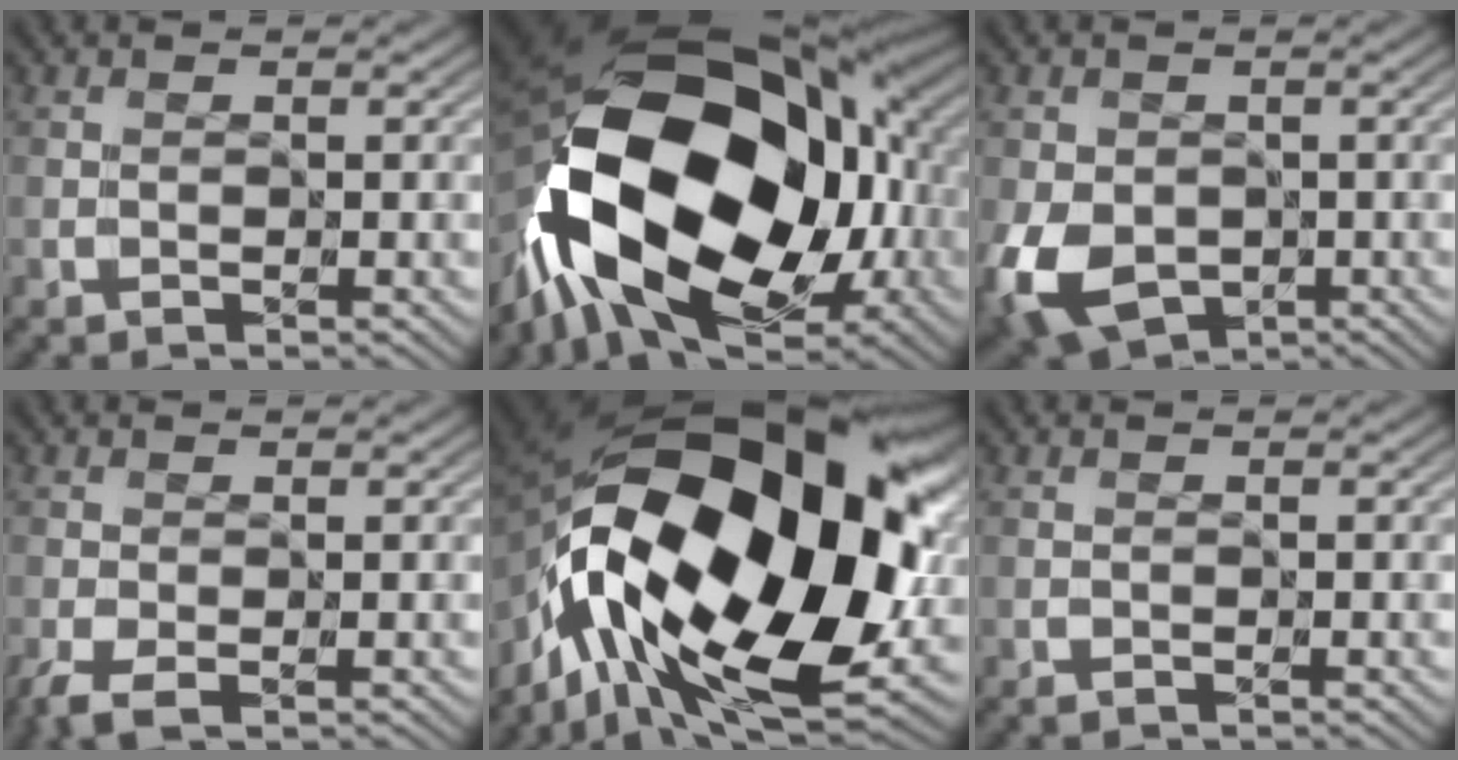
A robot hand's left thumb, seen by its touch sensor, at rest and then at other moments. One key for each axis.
{"total": 21.1, "fx": -3.3, "fy": 12.9, "fz": 16.4, "tx": -0.356, "ty": -0.030, "tz": -0.036}
{"total": 7.9, "fx": -2.7, "fy": 5.8, "fz": 4.6, "tx": -0.113, "ty": -0.027, "tz": -0.050}
{"total": 3.4, "fx": -1.5, "fy": 1.5, "fz": 2.7, "tx": -0.061, "ty": -0.008, "tz": -0.026}
{"total": 21.2, "fx": -1.4, "fy": 11.7, "fz": 17.6, "tx": -0.364, "ty": -0.018, "tz": -0.024}
{"total": 0.0}